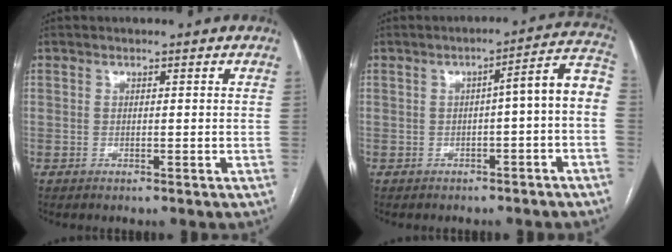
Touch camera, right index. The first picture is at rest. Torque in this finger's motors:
{"motor_torque": [0.67, -0.09, 0.28, 0.07]}